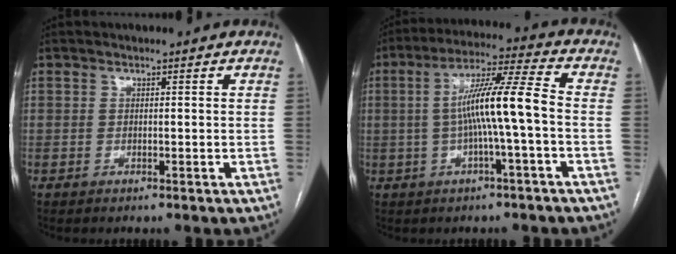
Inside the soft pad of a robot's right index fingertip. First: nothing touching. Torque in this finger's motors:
{"motor_torque": [1.71, -0.37, 0.88, 0.21]}